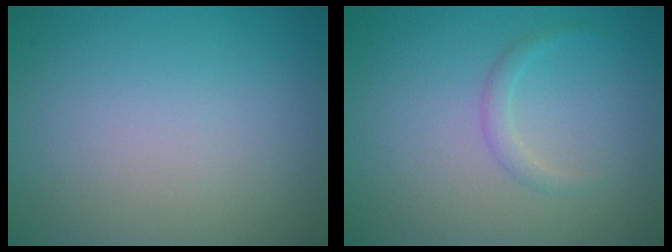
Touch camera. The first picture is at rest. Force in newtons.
{"total": 1.1, "press": 1.1, "slide": 0.1}